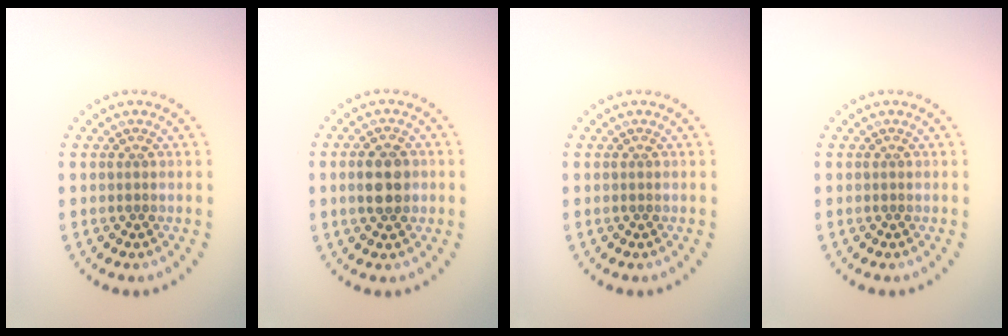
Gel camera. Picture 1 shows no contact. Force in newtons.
{"total": 3.6, "press": 3.6, "slide": 0.1}
{"total": 0.0}
{"total": 0.0}